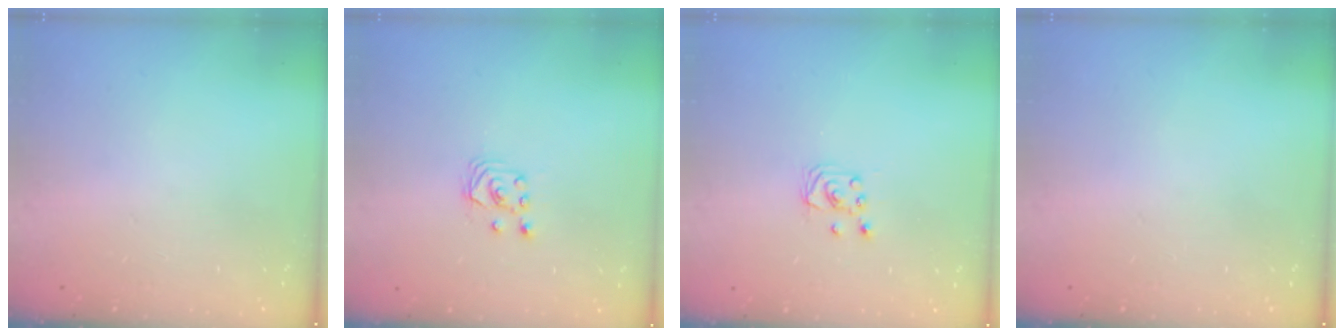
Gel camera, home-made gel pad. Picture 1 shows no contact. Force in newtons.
{"total": 2.6, "press": 2.6, "slide": 0.3}
{"total": 2.3, "press": 2.2, "slide": 0.3}
{"total": 0.0}